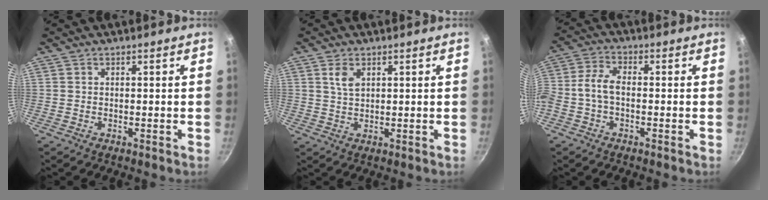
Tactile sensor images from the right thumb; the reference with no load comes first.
{"total": 3.2, "force": [1.4, 1.8, 2.2], "torque": [-0.036, -0.006, 0.028]}
{"total": 5.7, "force": [-1.3, 3.2, 4.6], "torque": [-0.101, 0.028, -0.038]}